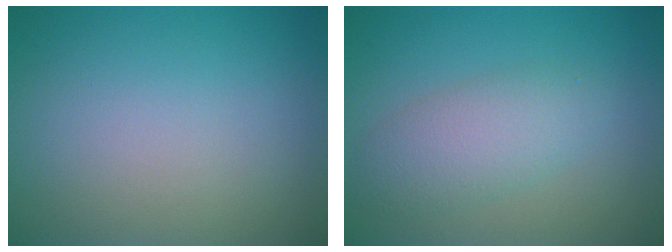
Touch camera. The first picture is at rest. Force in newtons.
{"total": 3.7, "press": 3.7, "slide": 0.1}